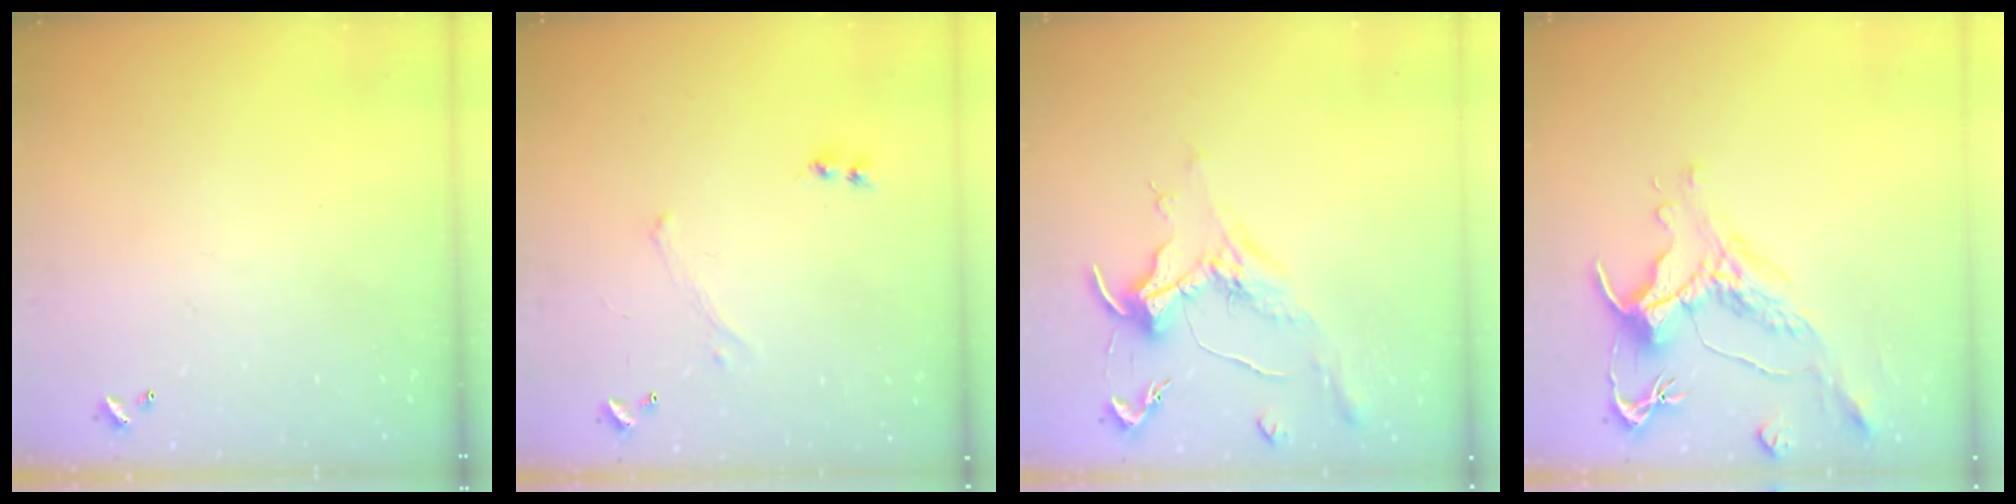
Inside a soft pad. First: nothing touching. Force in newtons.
{"total": 0.0}
{"total": 1.8, "press": 1.5, "slide": 0.9}
{"total": 1.6, "press": 0.9, "slide": 1.3}